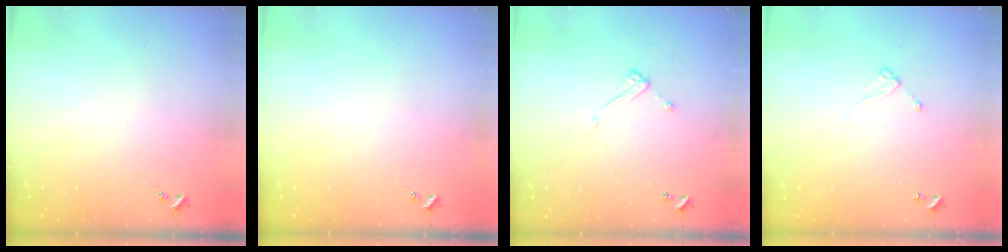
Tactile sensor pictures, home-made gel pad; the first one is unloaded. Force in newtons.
{"total": 0.0}
{"total": 7.5, "press": 7.4, "slide": 0.4}
{"total": 5.8, "press": 5.8, "slide": 0.5}